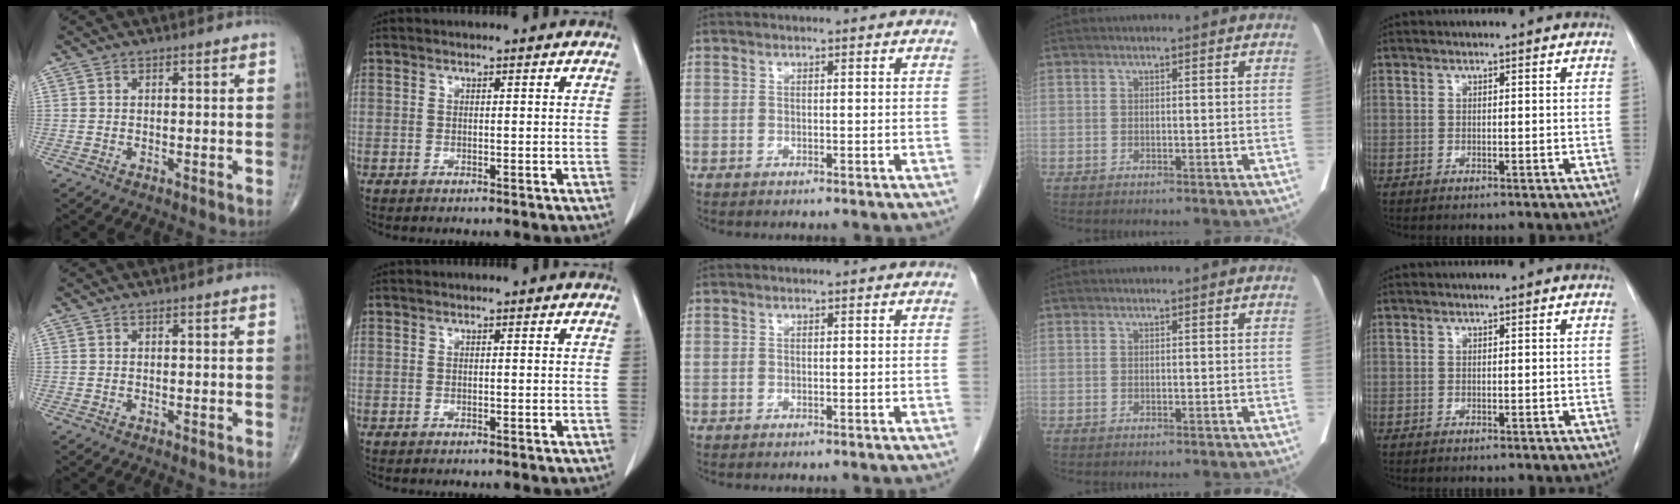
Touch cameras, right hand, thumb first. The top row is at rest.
{}